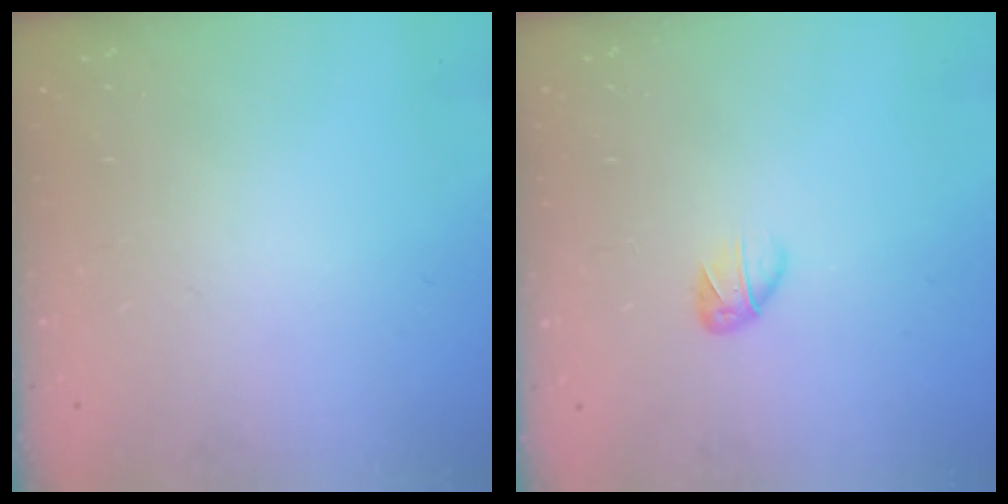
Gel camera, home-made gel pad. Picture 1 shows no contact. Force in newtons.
{"total": 3.4, "press": 3.3, "slide": 0.8}